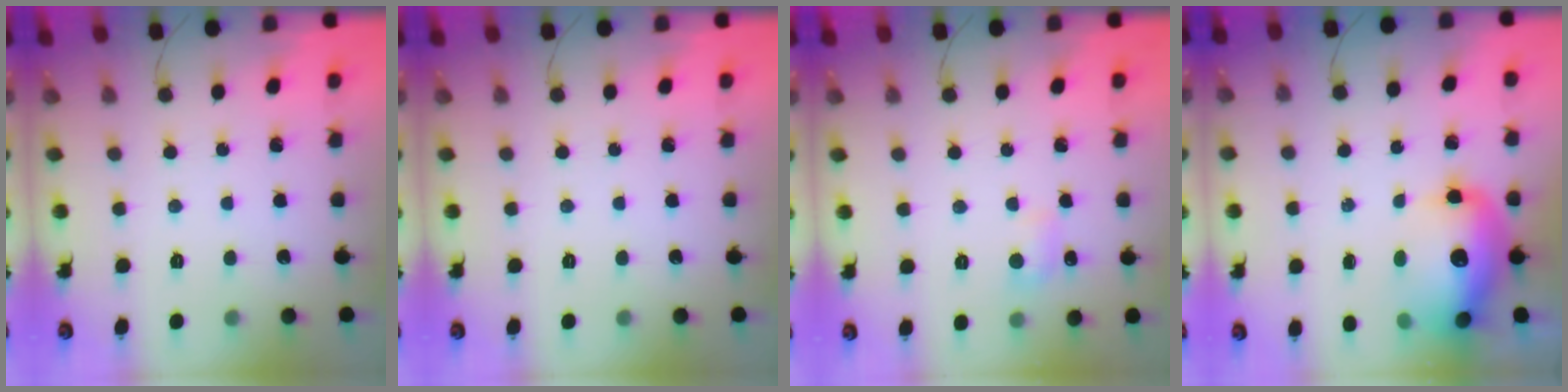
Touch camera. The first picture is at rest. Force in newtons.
{"total": 0.0}
{"total": 6.6, "press": 6.4, "slide": 1.9}
{"total": 17.1, "press": 16.6, "slide": 4.1}